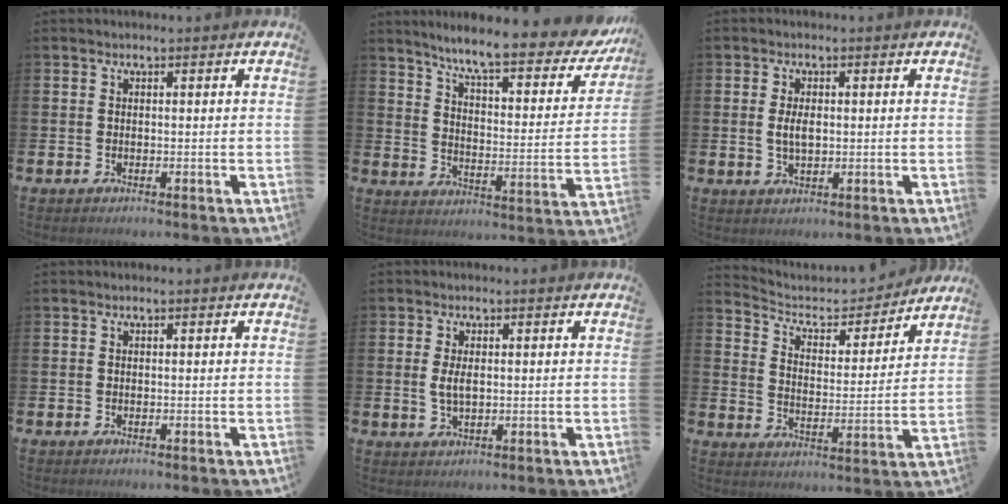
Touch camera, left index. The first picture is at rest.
{"total": 8.2, "force": [7.1, 1.0, 3.9], "torque": [-0.091, -0.055, 0.112]}
{"total": 2.8, "force": [0.2, 1.5, 2.4], "torque": [-0.035, 0.001, -0.001]}
{"total": 0.0}
{"total": 2.5, "force": [0.4, 1.1, 2.2], "torque": [-0.039, 0.002, 0.003]}
{"total": 5.9, "force": [5.4, 2.2, 0.8], "torque": [-0.044, -0.045, 0.089]}